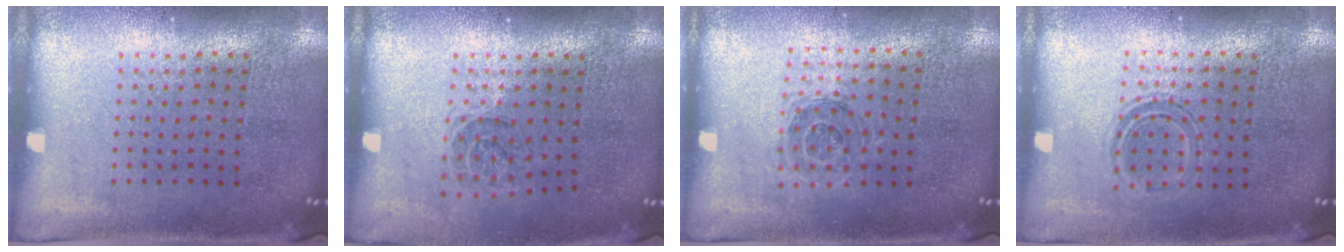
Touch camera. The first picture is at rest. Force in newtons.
{"total": 1.2, "press": 1.1, "slide": 0.5}
{"total": 1.1, "press": 1.0, "slide": 0.3}
{"total": 1.2, "press": 0.9, "slide": 0.7}